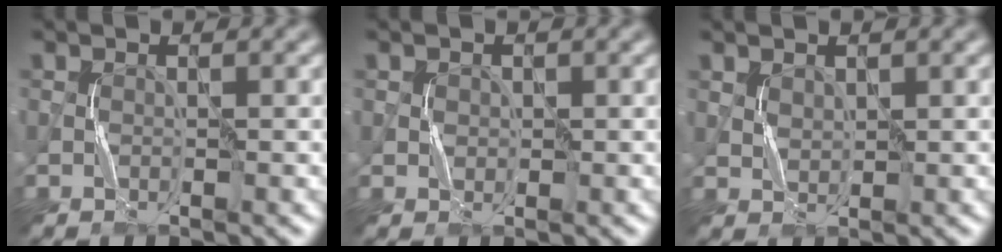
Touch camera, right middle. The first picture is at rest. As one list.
[{"total": 0.9, "force": [0.2, 0.8, 0.2], "torque": [0.000, -0.003, 0.007]}, {"total": 1.2, "force": [0.8, 0.7, 0.5], "torque": [-0.015, -0.001, 0.021]}]